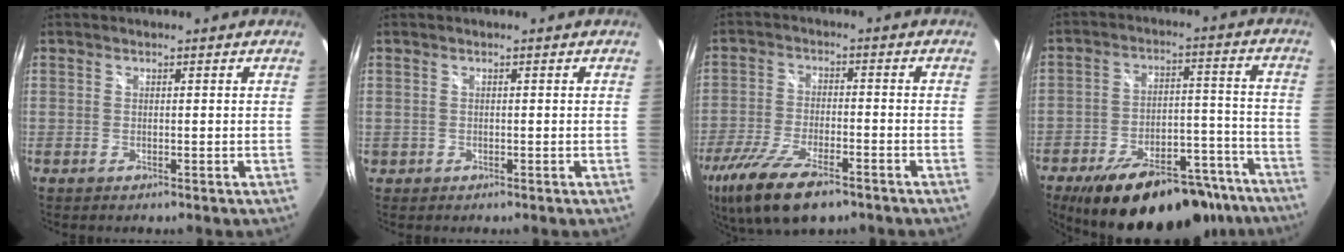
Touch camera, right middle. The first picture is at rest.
{"total": 1.0, "force": [-0.2, 1.0, 0.2], "torque": [-0.003, -0.003, -0.003]}
{"total": 14.7, "force": [-9.8, 5.0, 9.7], "torque": [-0.217, -0.044, -0.178]}
{"total": 25.0, "force": [-19.2, 10.0, 12.6], "torque": [-0.205, 0.017, -0.247]}